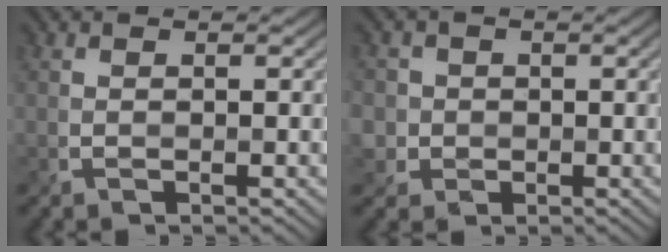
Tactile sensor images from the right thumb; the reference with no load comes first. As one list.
[{"total": 3.6, "force": [0.2, 3.5, 0.5], "torque": [-0.017, 0.000, -0.001]}]